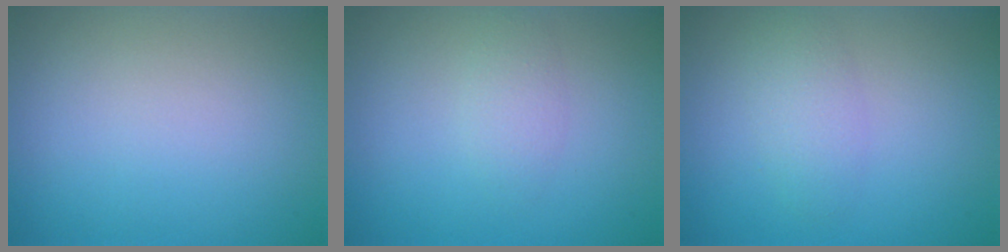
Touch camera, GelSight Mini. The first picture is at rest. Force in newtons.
{"total": 1.5, "press": 1.5, "slide": 0.0}
{"total": 2.2, "press": 2.2, "slide": 0.1}